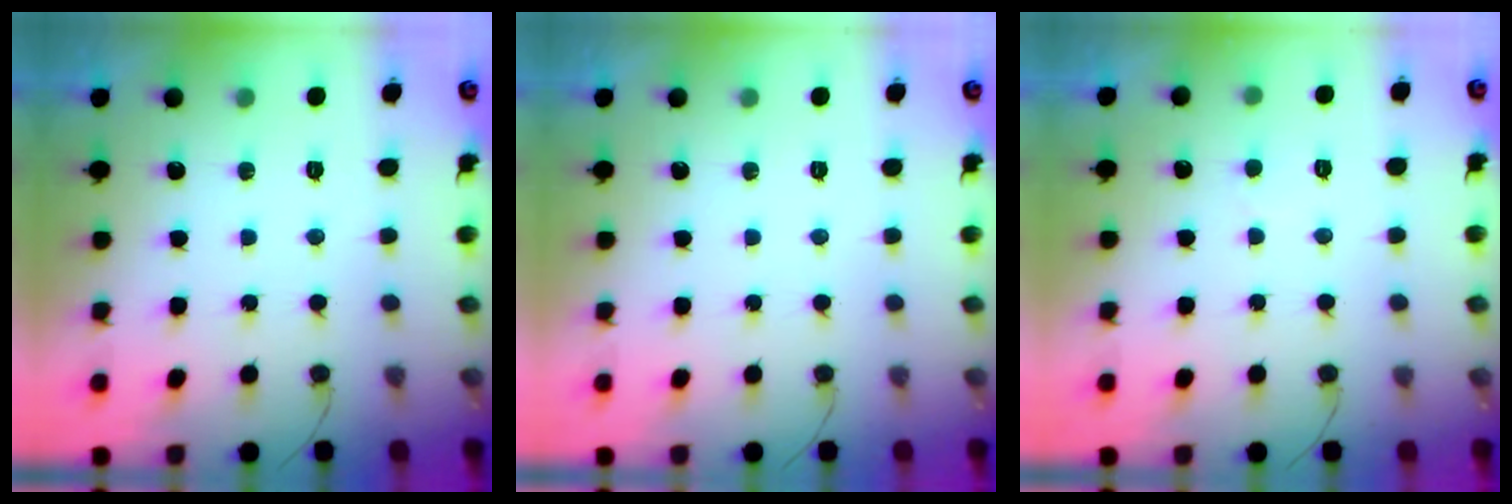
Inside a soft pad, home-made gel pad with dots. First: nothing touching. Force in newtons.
{"total": 0.0}
{"total": 2.2, "press": 2.2, "slide": 0.2}